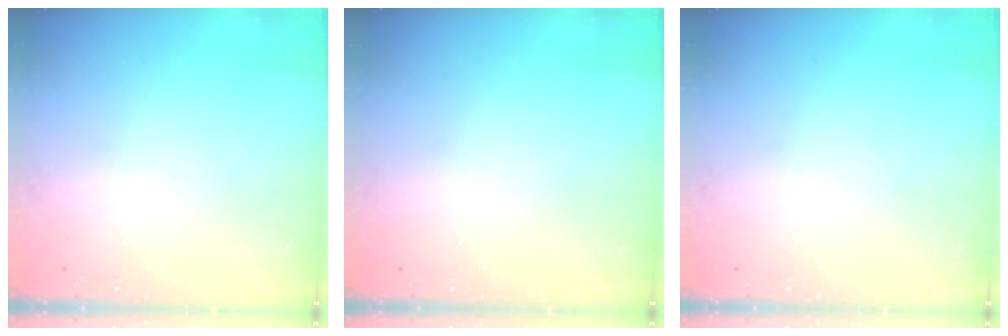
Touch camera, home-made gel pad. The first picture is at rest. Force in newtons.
{"total": 0.0}
{"total": 0.0}